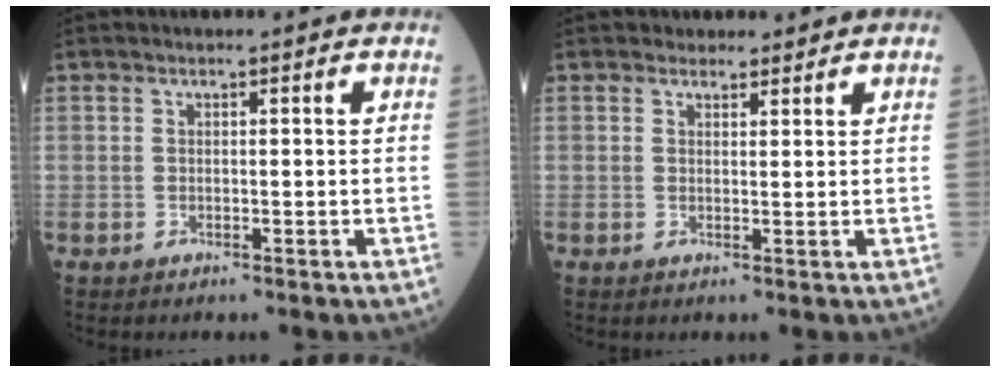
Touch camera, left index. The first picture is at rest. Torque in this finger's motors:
{"motor_torque": [0.35, -0.31, 0.00, -0.01]}